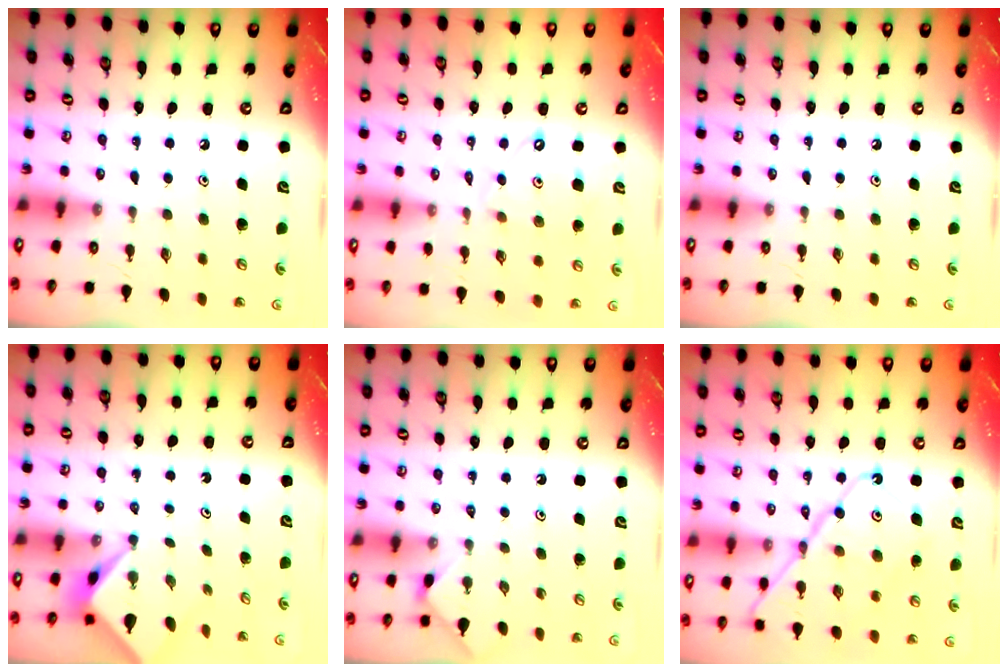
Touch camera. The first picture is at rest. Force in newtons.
{"total": 7.4, "press": 7.3, "slide": 0.7}
{"total": 0.0}
{"total": 2.3, "press": 2.3, "slide": 0.3}
{"total": 3.0, "press": 2.9, "slide": 0.4}
{"total": 16.1, "press": 16.0, "slide": 1.6}